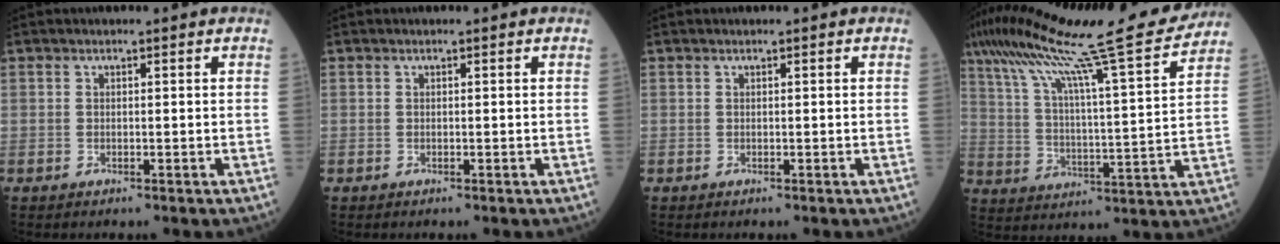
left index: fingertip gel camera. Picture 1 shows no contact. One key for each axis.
{"total": 0.0}
{"total": 0.0}
{"total": 22.5, "fx": 18.4, "fy": -0.2, "fz": 13.0, "tx": -0.229, "ty": 0.000, "tz": 0.276}